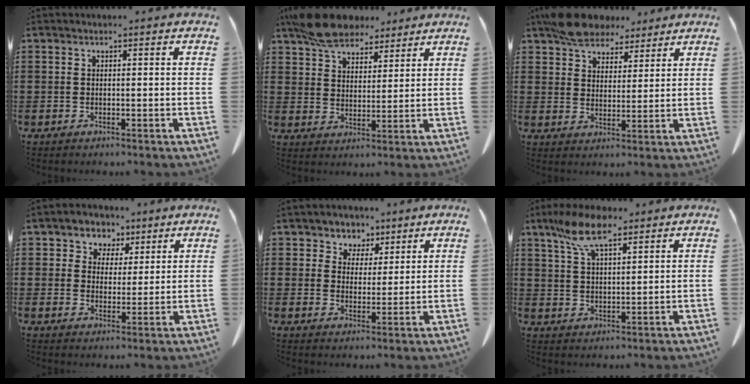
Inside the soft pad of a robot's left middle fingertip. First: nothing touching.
{"total": 9.2, "force": [7.8, 3.5, 3.4], "torque": [-0.084, -0.013, 0.149]}
{"total": 7.6, "force": [6.5, 3.1, 2.4], "torque": [-0.063, -0.008, 0.126]}
{"total": 4.3, "force": [2.7, 3.3, 0.0], "torque": [-0.027, 0.001, 0.047]}
{"total": 4.4, "force": [3.2, 3.0, -0.1], "torque": [-0.025, -0.004, 0.058]}
{"total": 8.4, "force": [5.7, 2.7, 5.6], "torque": [-0.123, -0.002, 0.106]}